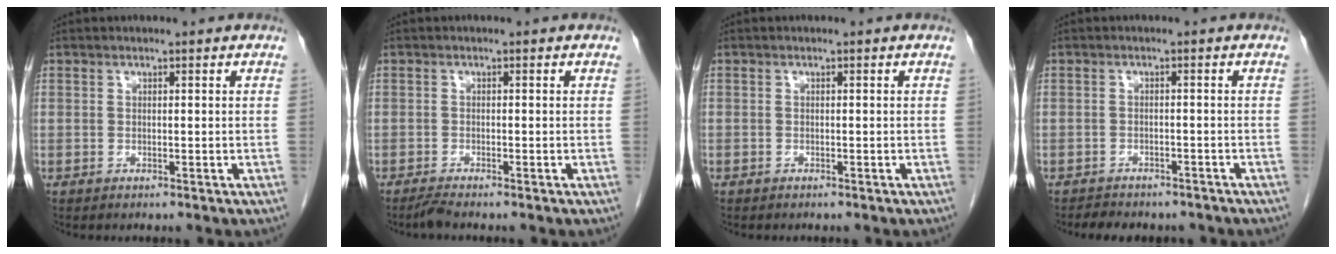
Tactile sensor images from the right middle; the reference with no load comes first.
{"total": 1.4, "force": [-1.2, -0.3, 0.5], "torque": [-0.019, -0.006, -0.027]}
{"total": 0.0}
{"total": 6.8, "force": [-5.9, 2.6, 2.1], "torque": [-0.034, 0.005, -0.073]}